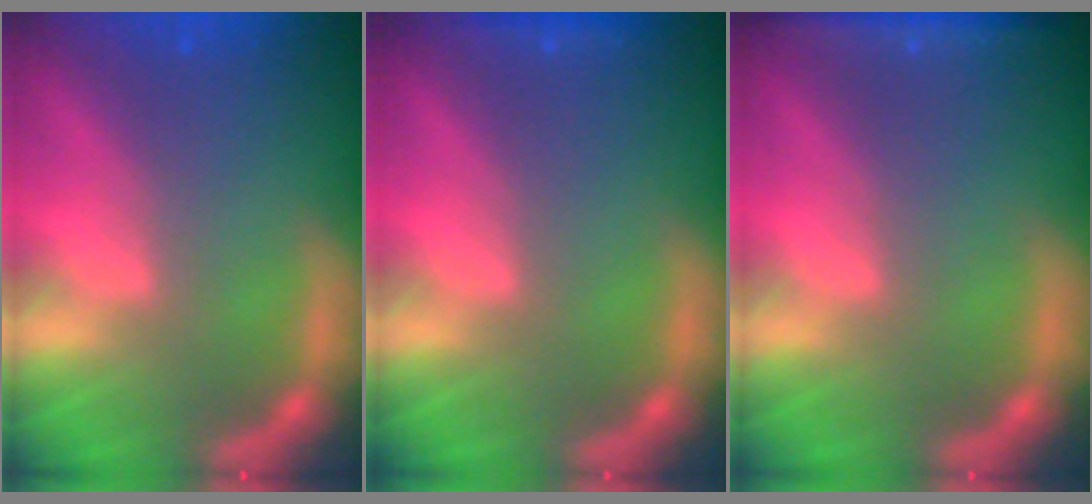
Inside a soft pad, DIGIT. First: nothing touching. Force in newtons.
{"total": 0.9}
{"total": 2.9}